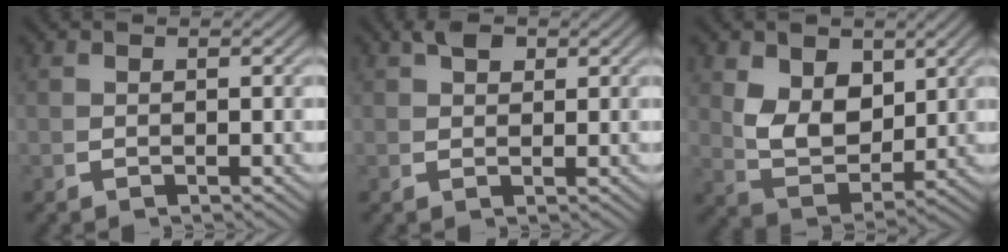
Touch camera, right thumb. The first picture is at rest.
{"total": 2.5, "force": [1.8, 1.1, 1.3], "torque": [-0.019, 0.001, 0.037]}
{"total": 7.0, "force": [1.5, 4.6, 5.1], "torque": [-0.122, -0.042, 0.046]}